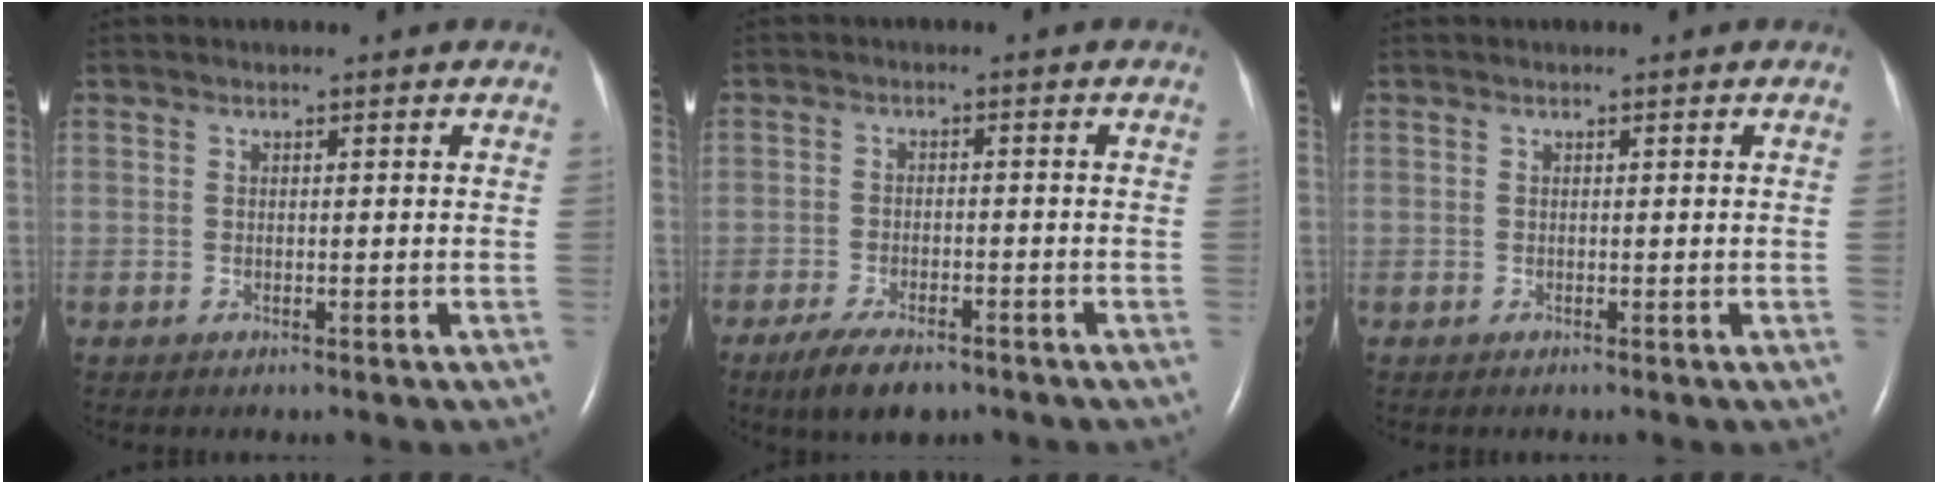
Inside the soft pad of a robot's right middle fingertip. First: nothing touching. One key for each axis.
{"total": 6.8, "fx": -4.9, "fy": 2.4, "fz": 4.0, "tx": -0.076, "ty": -0.009, "tz": -0.079}
{"total": 0.0}